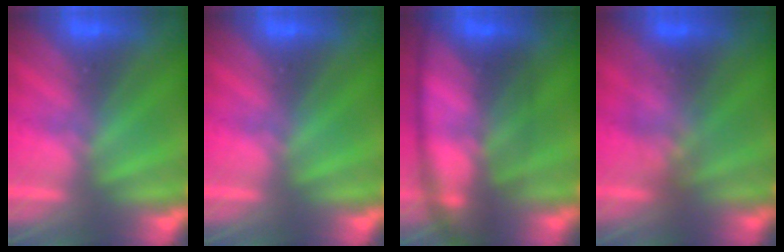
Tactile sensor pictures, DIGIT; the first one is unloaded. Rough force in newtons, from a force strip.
{"total": 0.0}
{"total": 7.1}
{"total": 2.3}